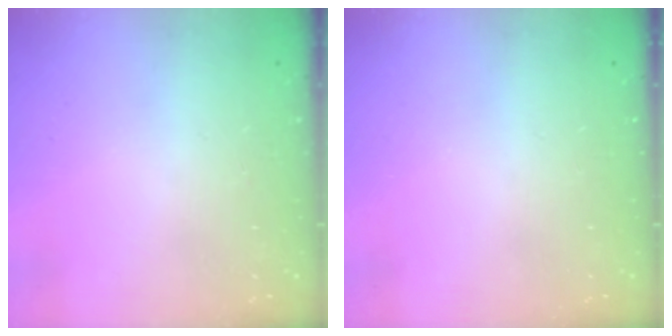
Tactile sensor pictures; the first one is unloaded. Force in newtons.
{"total": 0.0}